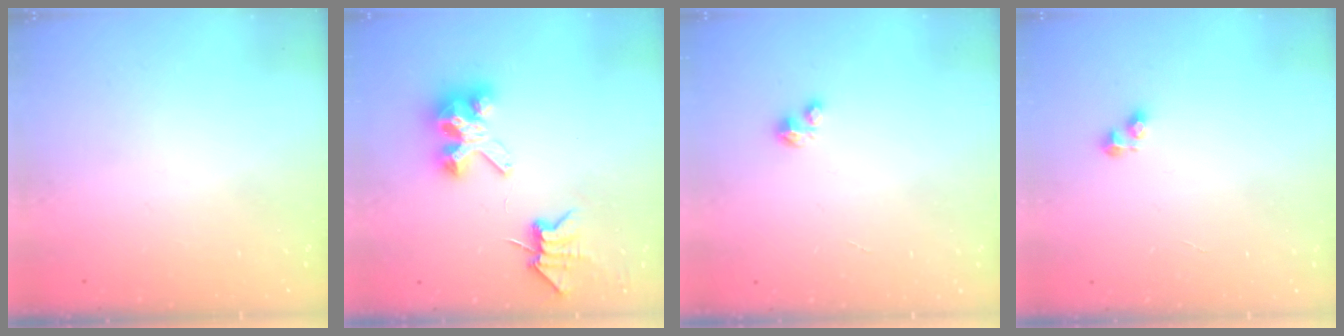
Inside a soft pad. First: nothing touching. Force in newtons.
{"total": 6.7, "press": 6.7, "slide": 0.6}
{"total": 0.7, "press": 0.7, "slide": 0.2}
{"total": 3.0, "press": 3.0, "slide": 0.4}